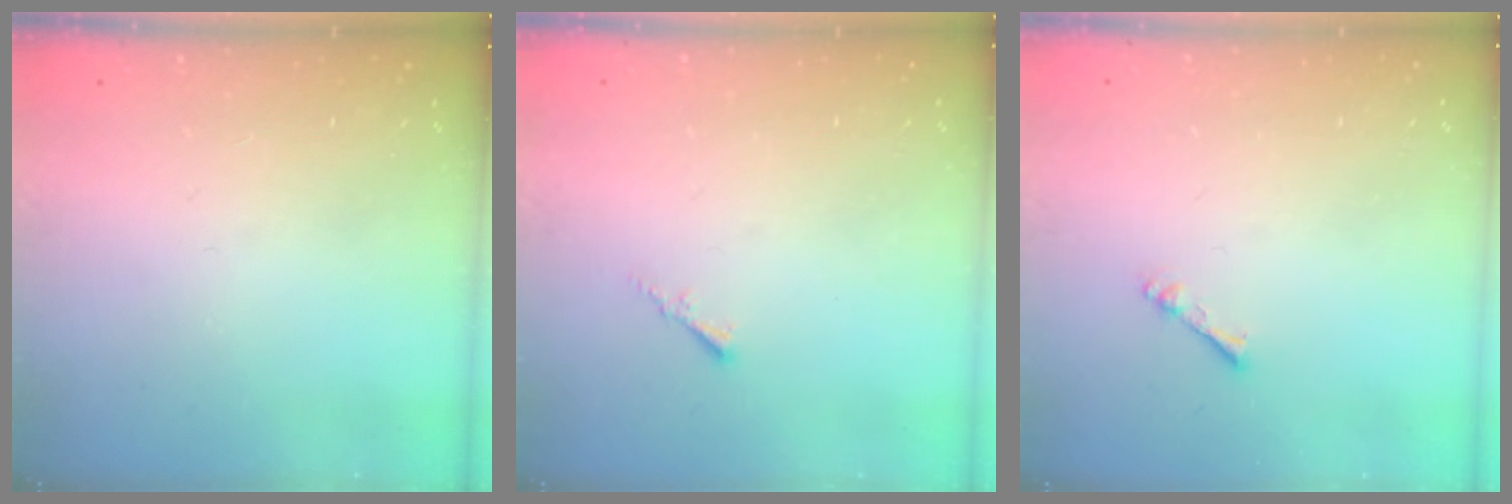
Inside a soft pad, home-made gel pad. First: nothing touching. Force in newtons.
{"total": 0.5, "press": 0.4, "slide": 0.3}
{"total": 1.1, "press": 1.1, "slide": 0.2}